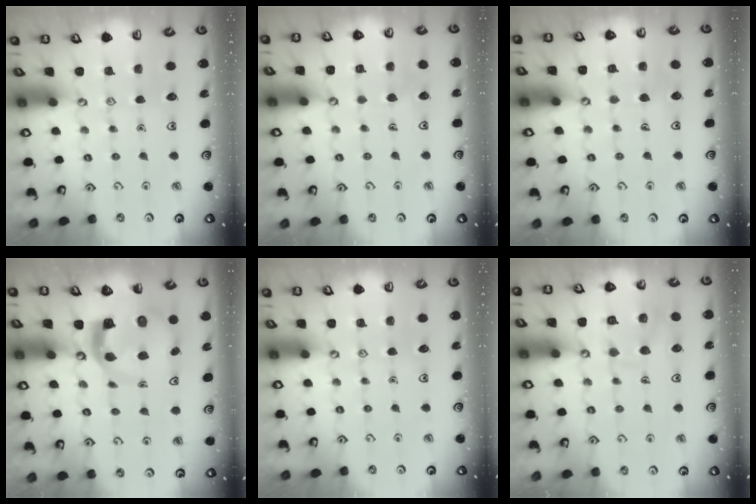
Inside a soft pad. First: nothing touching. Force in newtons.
{"total": 3.4, "press": 3.4, "slide": 0.0}
{"total": 3.7, "press": 3.7, "slide": 0.2}
{"total": 5.9, "press": 5.8, "slide": 1.0}
{"total": 0.0}
{"total": 10.6, "press": 10.6, "slide": 0.9}